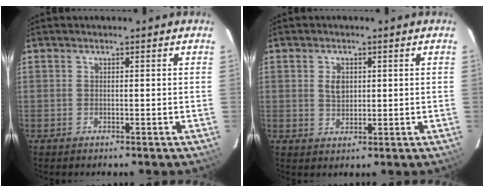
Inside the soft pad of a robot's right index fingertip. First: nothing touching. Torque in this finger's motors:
{"motor_torque": [0.49, 0.32, 0.02, 0.01]}